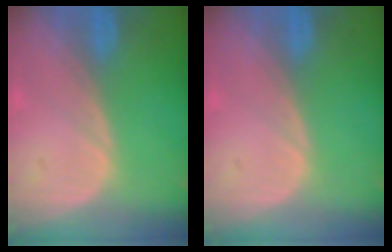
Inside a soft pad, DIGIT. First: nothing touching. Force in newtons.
{"total": 0.0}